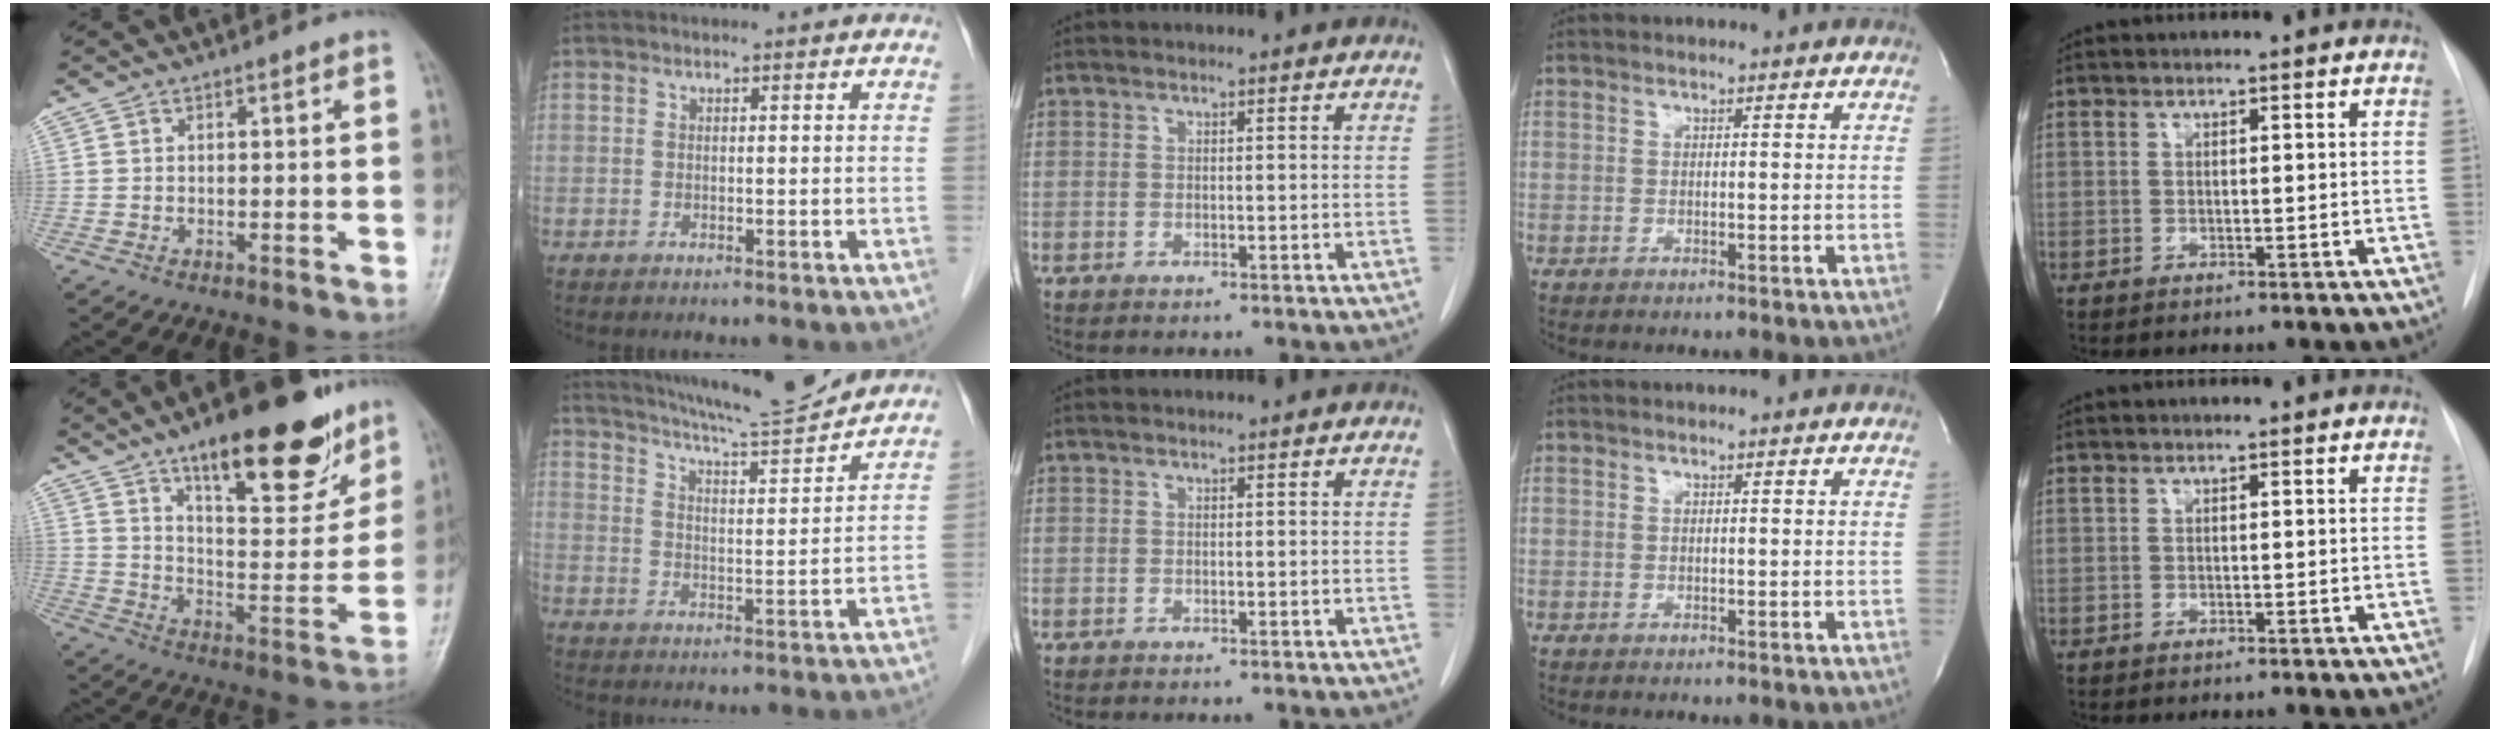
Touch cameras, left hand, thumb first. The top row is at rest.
{"thumb": {"total": 21.8, "force": [13.9, 7.5, 14.9], "torque": [-0.170, -0.067, 0.215]}, "index": {"total": 13.2, "force": [12.5, -0.4, 4.2], "torque": [-0.077, -0.010, 0.188]}}